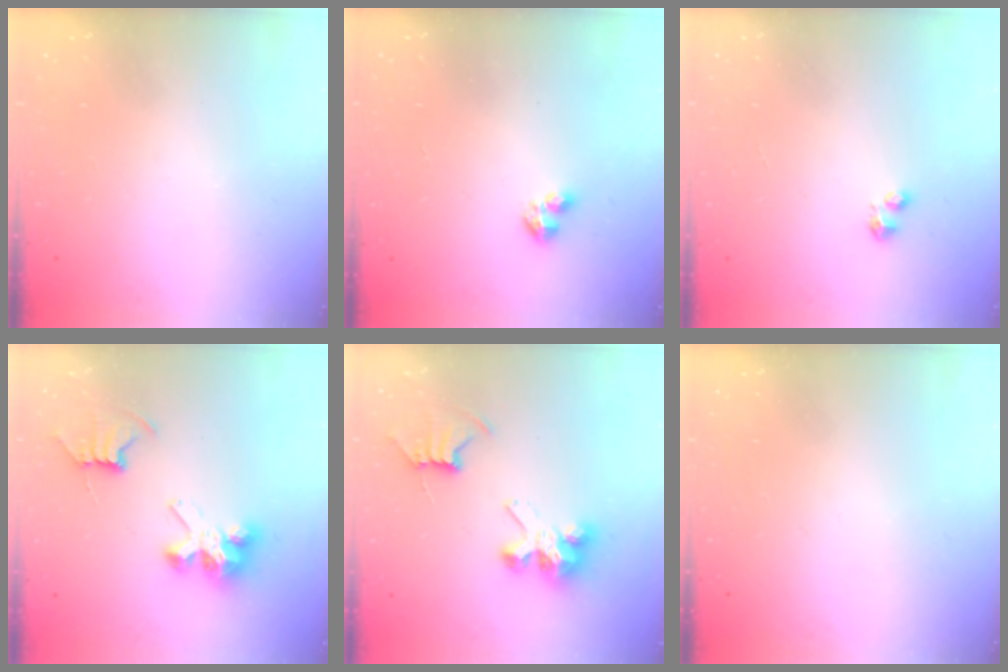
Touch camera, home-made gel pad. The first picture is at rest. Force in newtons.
{"total": 3.3, "press": 3.3, "slide": 0.4}
{"total": 2.8, "press": 2.8, "slide": 0.4}
{"total": 8.0, "press": 8.0, "slide": 0.5}
{"total": 7.7, "press": 7.7, "slide": 0.3}
{"total": 0.0}